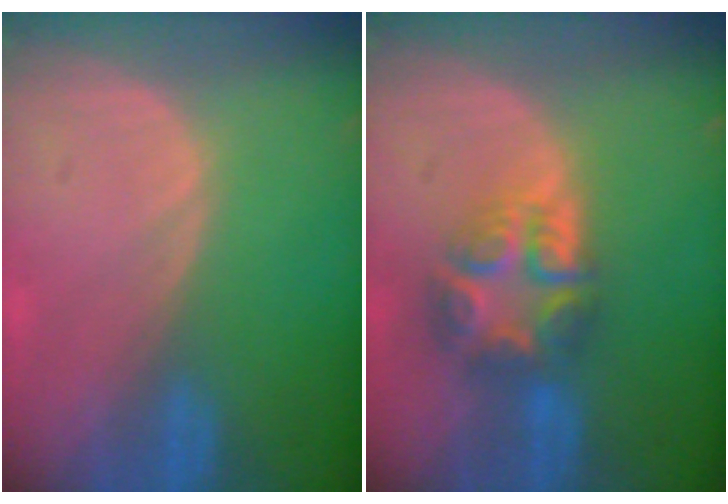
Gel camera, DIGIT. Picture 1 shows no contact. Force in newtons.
{"total": 7.6, "press": 6.7, "slide": 3.7}